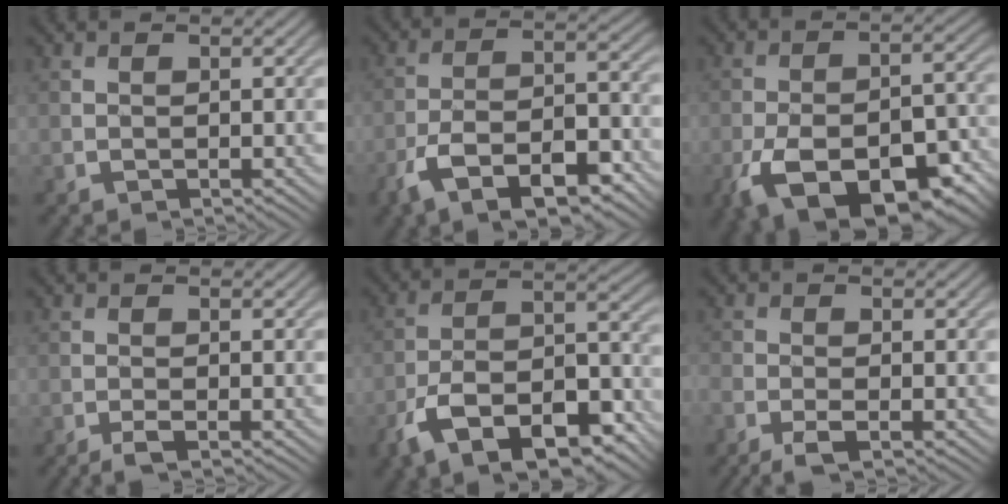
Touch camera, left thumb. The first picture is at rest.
{"total": 12.2, "force": [-7.5, 4.8, 8.4], "torque": [-0.148, -0.008, -0.143]}
{"total": 15.7, "force": [-8.8, 7.5, 10.6], "torque": [-0.182, -0.029, -0.136]}
{"total": 2.0, "force": [-1.2, 0.3, 1.5], "torque": [-0.031, 0.002, -0.029]}
{"total": 15.9, "force": [-10.4, 6.3, 10.3], "torque": [-0.190, -0.016, -0.178]}
{"total": 3.9, "force": [-2.6, 1.1, 2.7], "torque": [-0.060, -0.005, -0.056]}